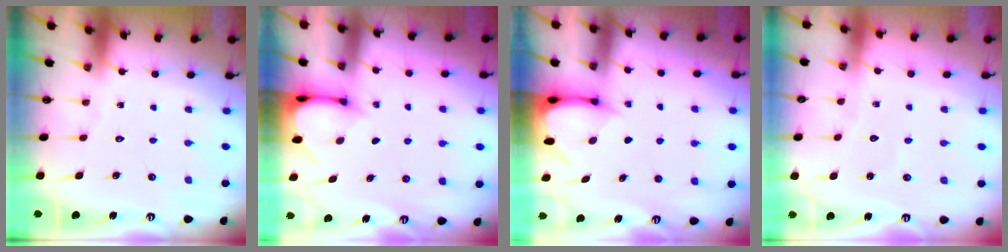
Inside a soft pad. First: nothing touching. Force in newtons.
{"total": 3.2, "press": 3.2, "slide": 0.3}
{"total": 3.4, "press": 3.4, "slide": 0.3}
{"total": 3.1, "press": 3.0, "slide": 0.3}